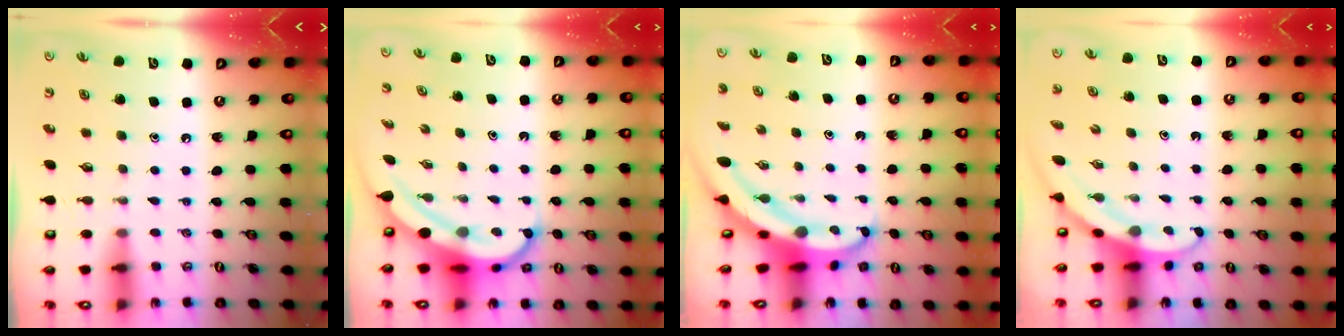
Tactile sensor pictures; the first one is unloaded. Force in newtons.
{"total": 6.5, "press": 6.5, "slide": 0.8}
{"total": 5.7, "press": 5.7, "slide": 0.7}
{"total": 3.2, "press": 3.2, "slide": 0.2}